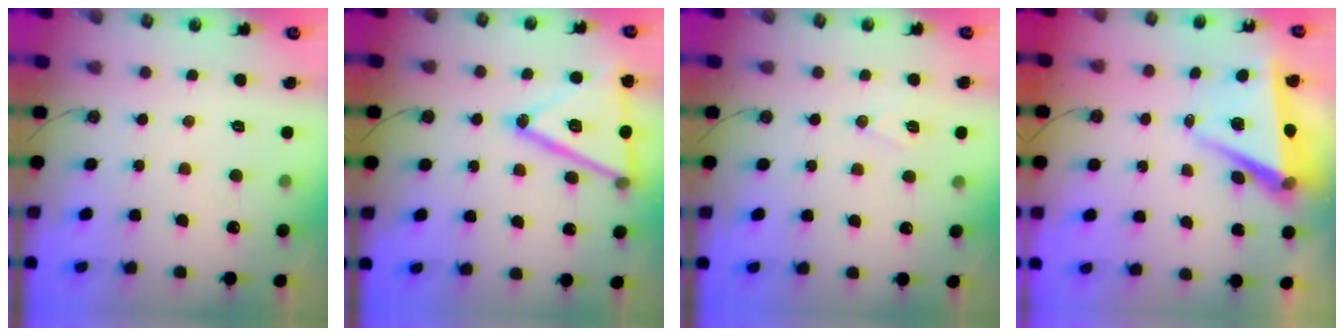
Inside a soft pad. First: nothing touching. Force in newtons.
{"total": 19.6, "press": 19.3, "slide": 3.6}
{"total": 6.9, "press": 5.8, "slide": 3.7}
{"total": 7.5, "press": 6.1, "slide": 4.4}